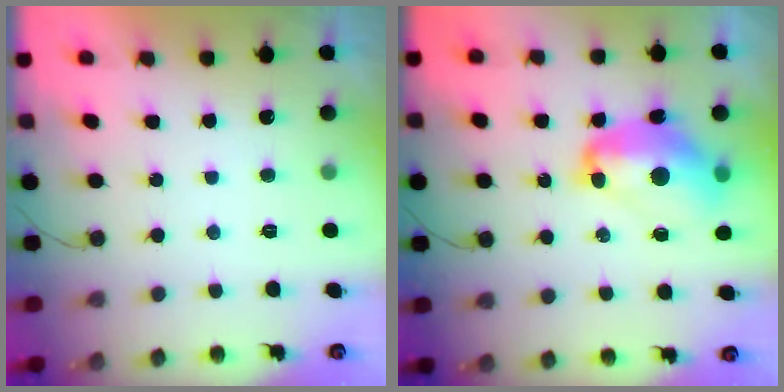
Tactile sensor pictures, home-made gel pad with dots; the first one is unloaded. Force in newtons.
{"total": 14.7, "press": 14.6, "slide": 1.5}